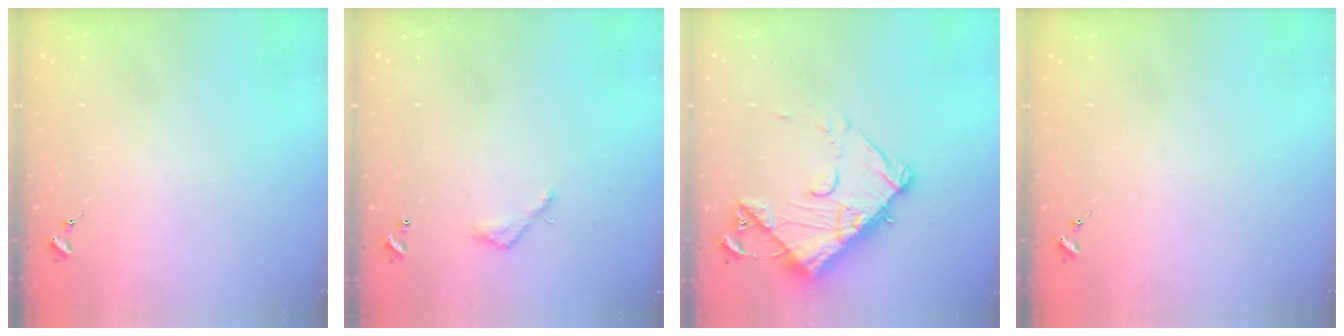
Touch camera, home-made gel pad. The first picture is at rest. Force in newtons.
{"total": 4.1, "press": 4.1, "slide": 0.3}
{"total": 13.6, "press": 13.5, "slide": 1.3}
{"total": 0.0}